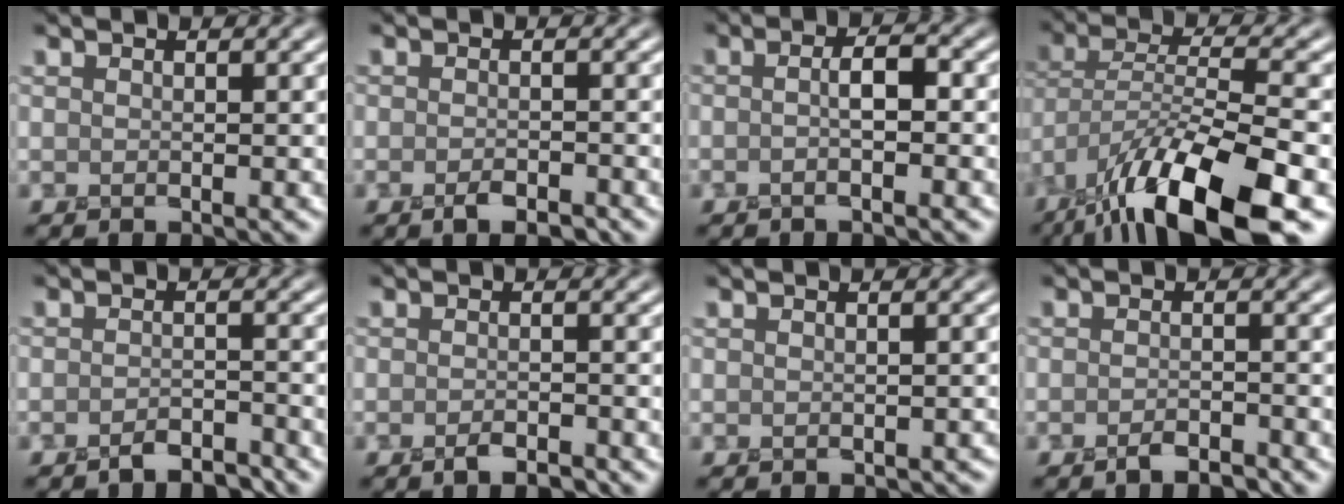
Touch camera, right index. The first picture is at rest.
{"total": 2.0, "force": [-1.5, 0.6, 1.2], "torque": [-0.019, -0.003, -0.025]}
{"total": 2.5, "force": [-0.5, 0.6, 2.4], "torque": [-0.040, 0.004, -0.012]}
{"total": 12.7, "force": [-8.3, 3.4, 8.9], "torque": [-0.165, -0.008, -0.145]}
{"total": 2.6, "force": [-2.4, 0.5, 0.9], "torque": [-0.009, 0.001, -0.043]}
{"total": 1.8, "force": [-1.5, 0.4, 0.9], "torque": [-0.014, -0.001, -0.025]}
{"total": 0.7, "force": [-0.5, 0.5, 0.2], "torque": [-0.004, -0.006, -0.003]}
{"total": 2.1, "force": [-1.8, 0.4, 0.9], "torque": [-0.012, 0.000, -0.032]}